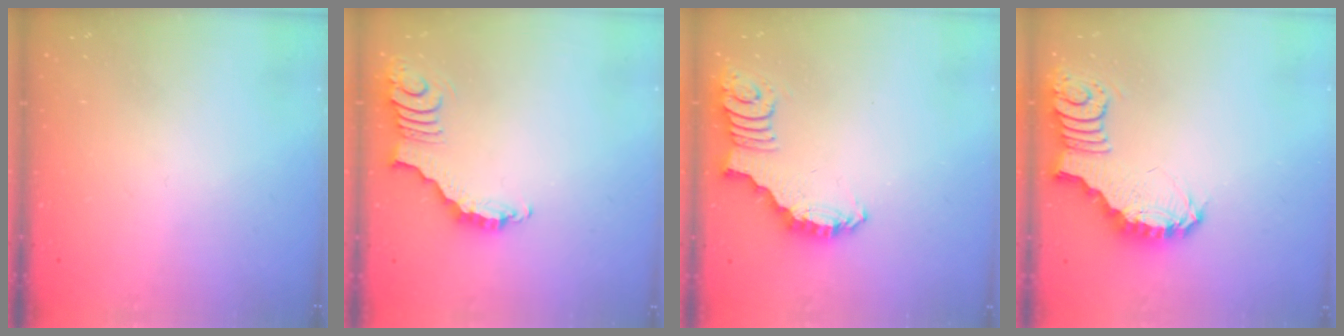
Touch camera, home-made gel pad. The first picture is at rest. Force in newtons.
{"total": 3.9, "press": 3.9, "slide": 0.6}
{"total": 2.7, "press": 2.7, "slide": 0.5}
{"total": 3.7, "press": 3.6, "slide": 0.6}